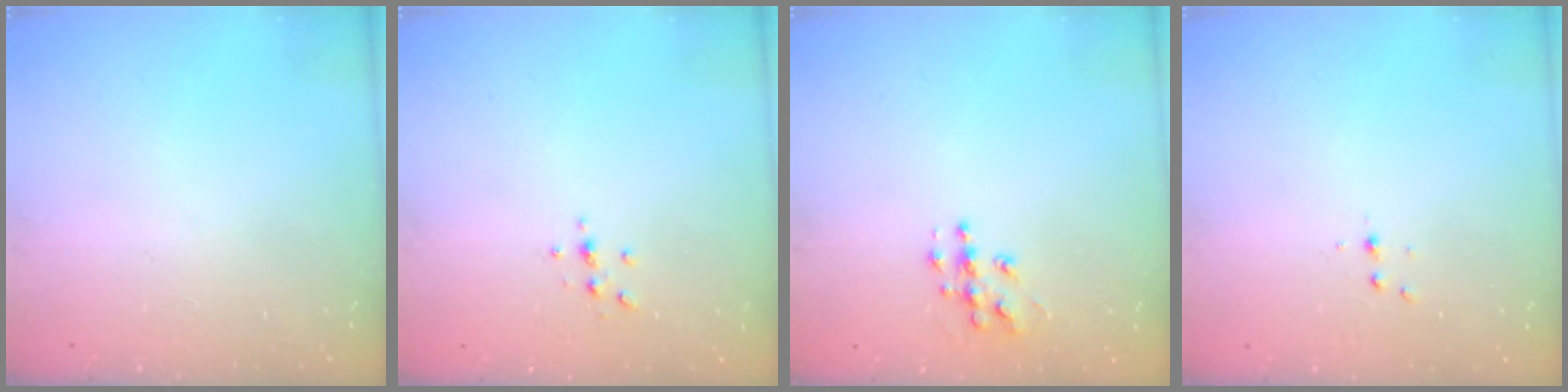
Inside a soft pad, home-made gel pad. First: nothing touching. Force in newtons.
{"total": 2.3, "press": 2.2, "slide": 0.2}
{"total": 8.3, "press": 8.2, "slide": 0.5}
{"total": 3.2, "press": 3.1, "slide": 0.4}